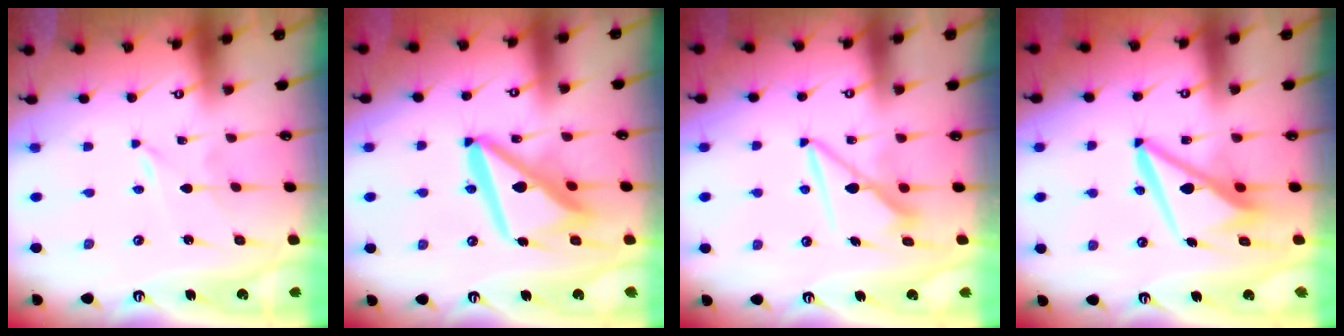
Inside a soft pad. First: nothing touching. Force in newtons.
{"total": 14.8, "press": 14.7, "slide": 1.7}
{"total": 8.3, "press": 8.3, "slide": 0.5}
{"total": 10.2, "press": 10.0, "slide": 1.6}